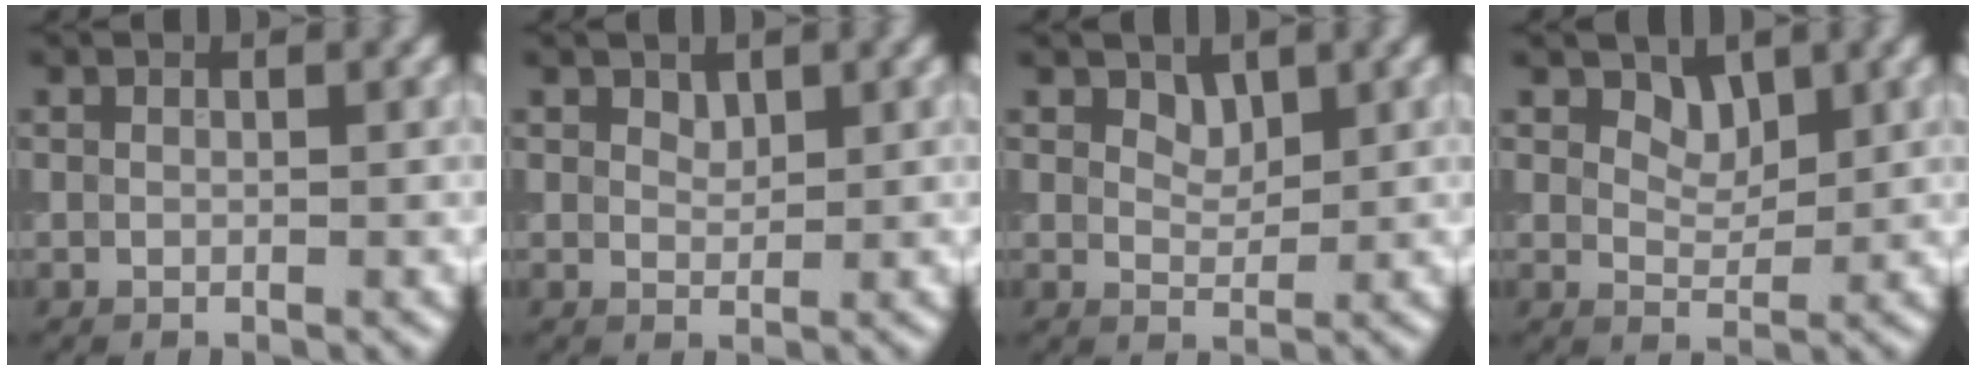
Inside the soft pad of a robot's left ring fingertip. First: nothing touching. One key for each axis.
{"total": 1.0, "fx": 0.7, "fy": 0.5, "fz": 0.3, "tx": -0.006, "ty": -0.002, "tz": 0.016}
{"total": 1.6, "fx": 1.1, "fy": 0.9, "fz": 0.7, "tx": -0.012, "ty": -0.005, "tz": 0.018}
{"total": 2.2, "fx": 1.5, "fy": 1.3, "fz": 1.1, "tx": -0.019, "ty": -0.011, "tz": 0.023}